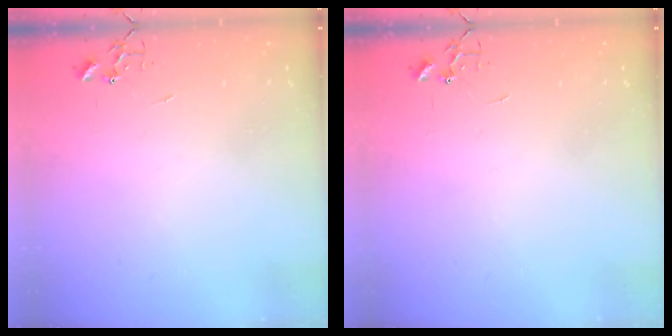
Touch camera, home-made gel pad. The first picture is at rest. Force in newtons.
{"total": 0.0}